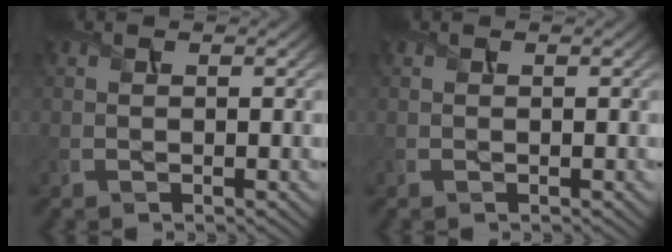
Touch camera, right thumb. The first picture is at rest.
{"total": 0.0}